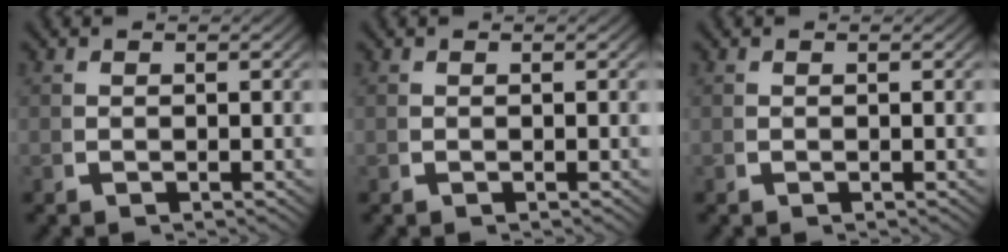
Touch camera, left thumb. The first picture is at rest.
{"total": 0.0}
{"total": 0.0}